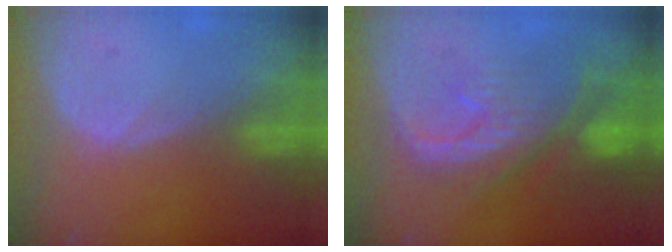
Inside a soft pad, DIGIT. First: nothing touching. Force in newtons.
{"total": 10.2, "press": 8.9, "slide": 5.0}